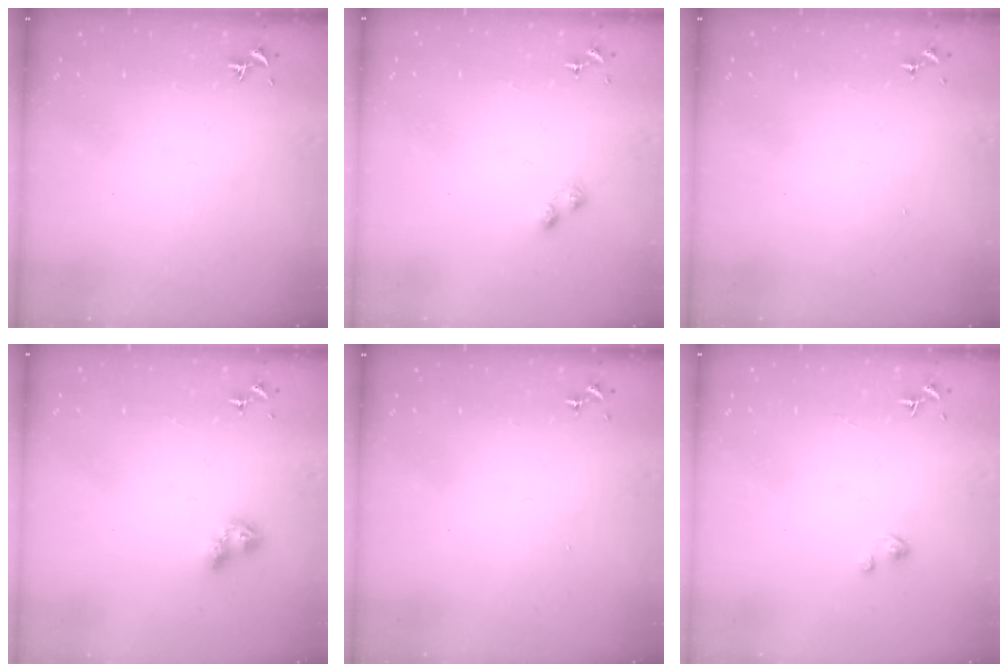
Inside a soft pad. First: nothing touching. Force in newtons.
{"total": 3.4, "press": 3.3, "slide": 0.5}
{"total": 0.0}
{"total": 6.3, "press": 6.3, "slide": 0.6}
{"total": 0.0}
{"total": 0.9, "press": 0.8, "slide": 0.2}